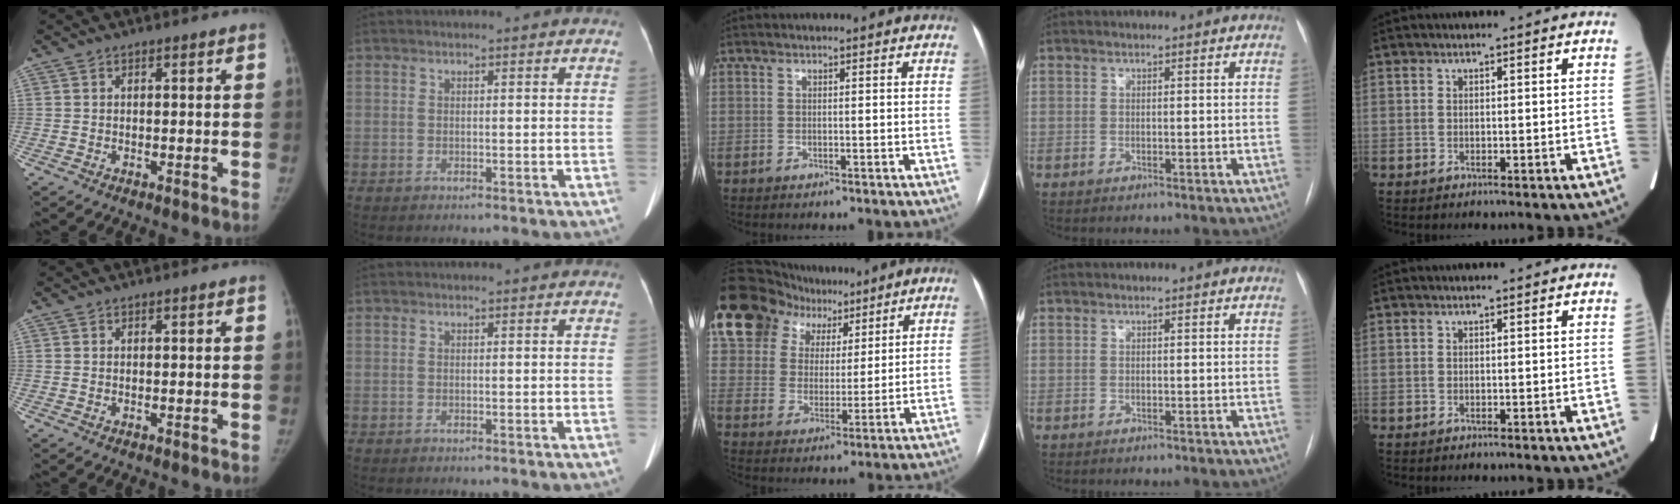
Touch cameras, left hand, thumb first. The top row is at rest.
{"middle": {"total": 21.7, "force": [13.9, 14.3, 8.5], "torque": [-0.209, 0.076, 0.250]}}